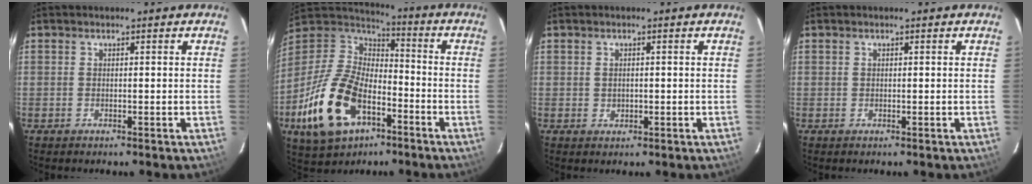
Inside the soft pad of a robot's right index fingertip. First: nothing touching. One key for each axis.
{"total": 22.0, "fx": -9.5, "fy": 13.1, "fz": 14.8, "tx": -0.336, "ty": -0.016, "tz": -0.163}
{"total": 1.1, "fx": 0.1, "fy": 1.0, "fz": 0.4, "tx": -0.005, "ty": 0.001, "tz": 0.003}
{"total": 0.0}